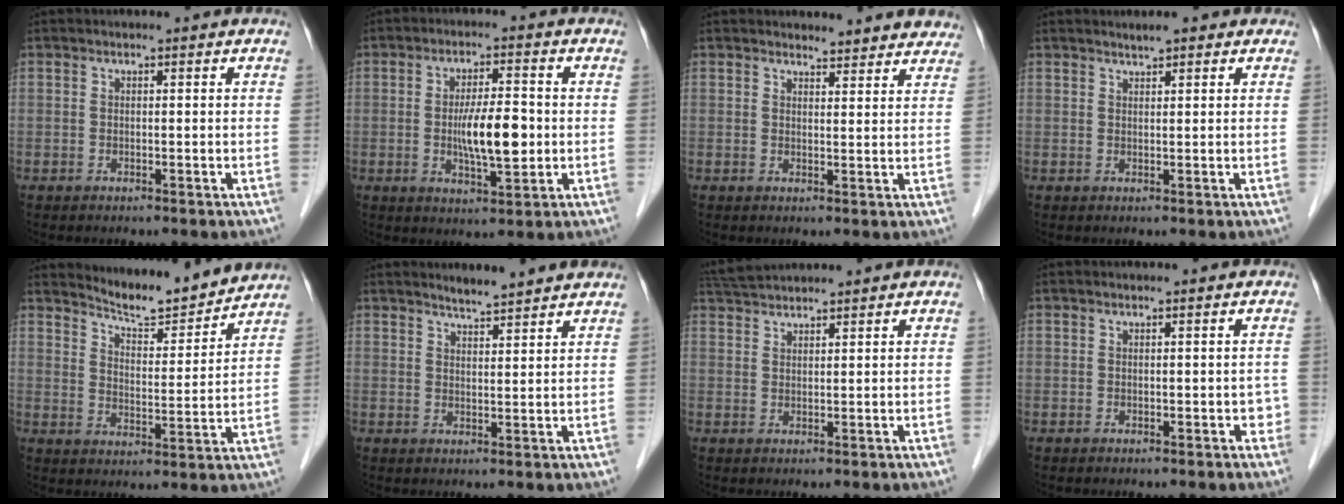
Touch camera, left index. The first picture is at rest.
{"total": 7.6, "force": [-0.6, 1.9, 7.3], "torque": [-0.136, -0.003, -0.010]}
{"total": 7.2, "force": [6.9, 1.9, 0.4], "torque": [0.020, -0.005, 0.055]}
{"total": 2.1, "force": [1.7, 0.6, 1.1], "torque": [-0.021, 0.008, 0.025]}
{"total": 8.8, "force": [8.8, 0.3, 0.9], "torque": [-0.026, -0.005, 0.135]}
{"total": 4.7, "force": [4.4, 0.0, 1.7], "torque": [-0.033, 0.007, 0.063]}
{"total": 4.4, "force": [4.3, -0.2, 1.0], "torque": [-0.023, 0.029, 0.085]}
{"total": 1.2, "force": [-0.3, 0.8, 0.8], "torque": [0.004, 0.005, -0.005]}